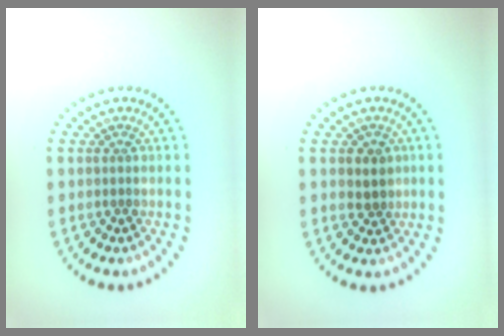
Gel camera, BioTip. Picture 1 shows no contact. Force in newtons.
{"total": 2.0, "press": 1.8, "slide": 0.7}